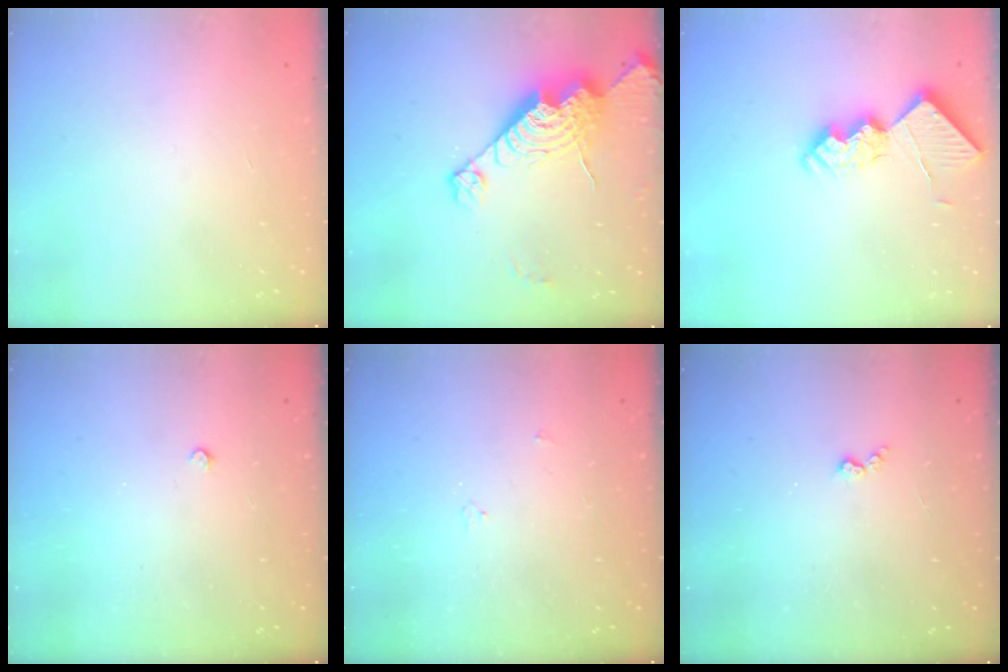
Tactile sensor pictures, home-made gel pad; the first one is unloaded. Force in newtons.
{"total": 17.6, "press": 17.5, "slide": 1.8}
{"total": 17.4, "press": 17.4, "slide": 0.2}
{"total": 2.3, "press": 2.3, "slide": 0.4}
{"total": 3.0, "press": 3.0, "slide": 0.5}
{"total": 2.9, "press": 2.9, "slide": 0.5}